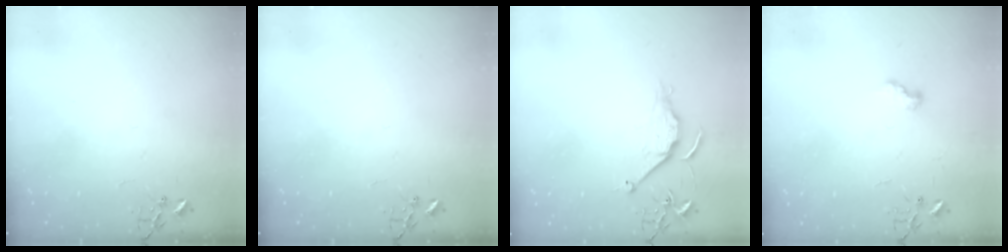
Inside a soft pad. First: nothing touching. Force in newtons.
{"total": 0.0}
{"total": 8.2, "press": 8.1, "slide": 0.3}
{"total": 7.2, "press": 7.2, "slide": 0.5}